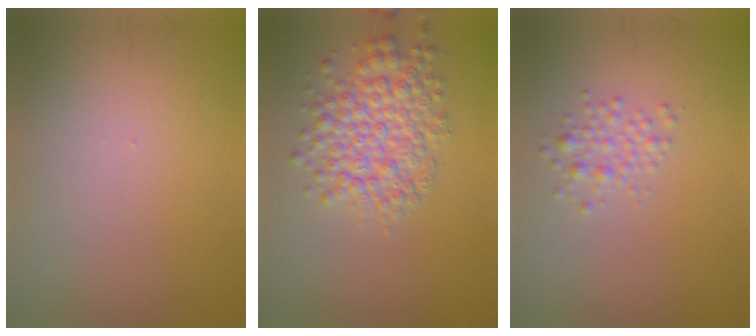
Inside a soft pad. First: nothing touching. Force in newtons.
{"total": 5.4, "press": 5.4, "slide": 0.1}
{"total": 1.7, "press": 1.7, "slide": 0.1}